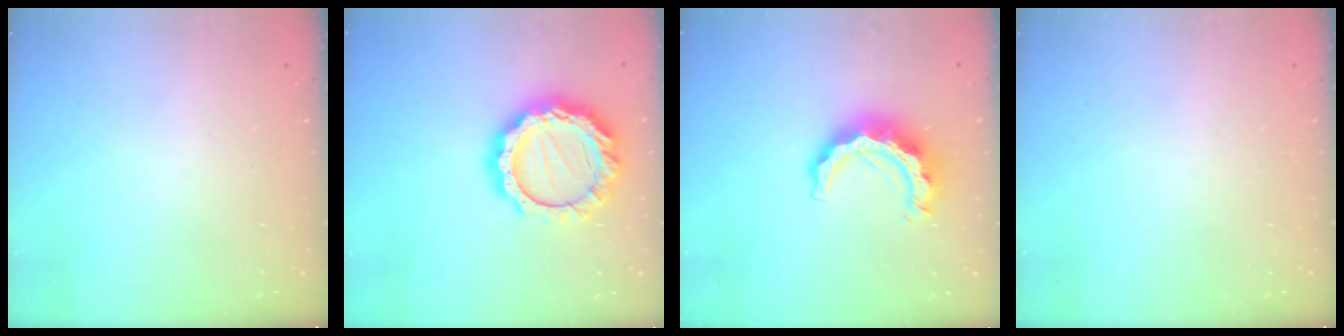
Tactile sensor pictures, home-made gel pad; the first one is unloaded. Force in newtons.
{"total": 17.7, "press": 17.6, "slide": 1.5}
{"total": 11.2, "press": 11.1, "slide": 1.1}
{"total": 0.0}